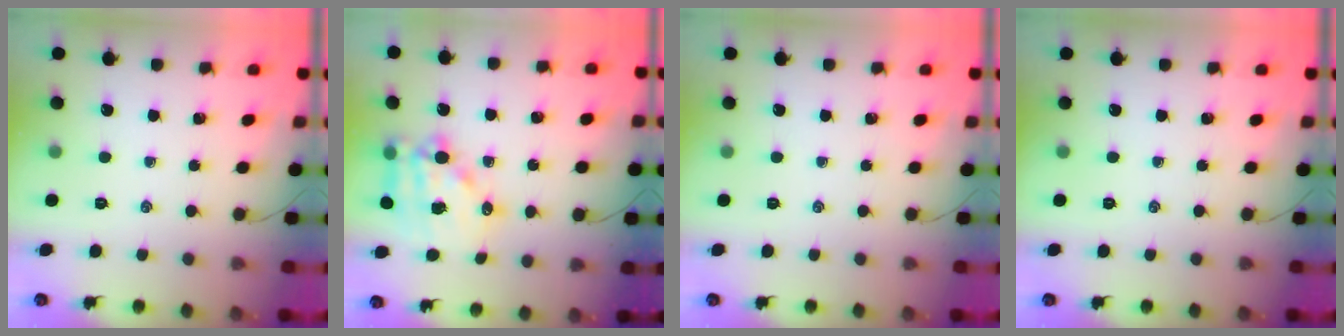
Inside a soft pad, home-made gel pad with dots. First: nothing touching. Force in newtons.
{"total": 13.9, "press": 13.6, "slide": 3.0}
{"total": 0.0}
{"total": 0.0}